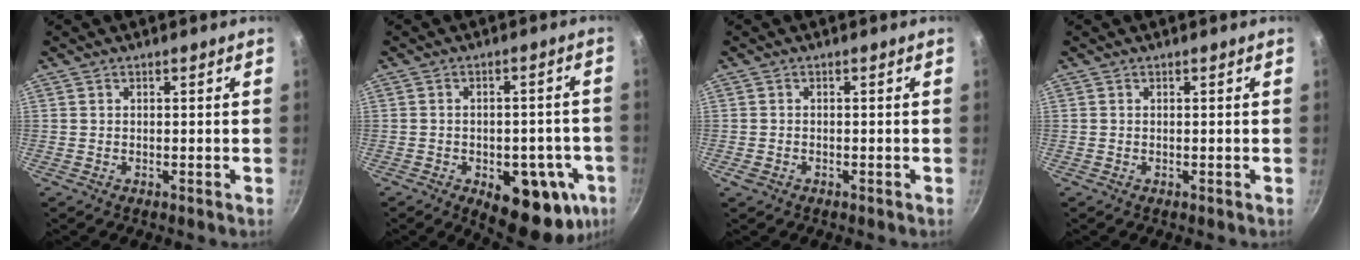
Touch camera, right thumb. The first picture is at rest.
{"total": 17.0, "force": [-6.3, 8.8, 13.1], "torque": [-0.117, 0.008, -0.074]}
{"total": 1.3, "force": [-0.6, 0.9, 0.7], "torque": [-0.016, 0.003, -0.010]}
{"total": 0.0}